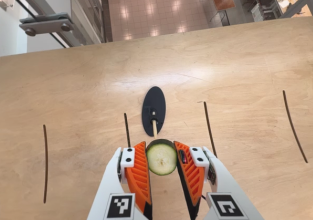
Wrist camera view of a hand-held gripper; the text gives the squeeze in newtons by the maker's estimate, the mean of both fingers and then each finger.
{"total": 11.3, "left": 11.1, "right": 11.5}